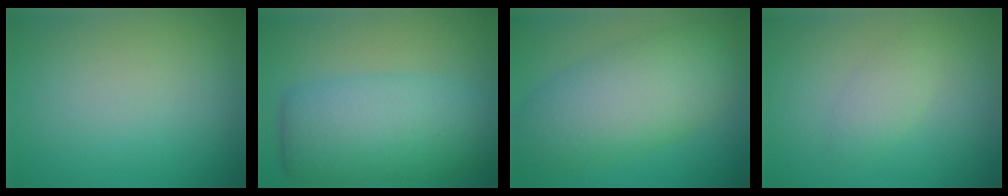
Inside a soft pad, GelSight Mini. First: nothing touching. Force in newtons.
{"total": 8.4, "press": 8.4, "slide": 0.0}
{"total": 7.7, "press": 7.7, "slide": 0.1}
{"total": 1.7, "press": 1.7, "slide": 0.1}